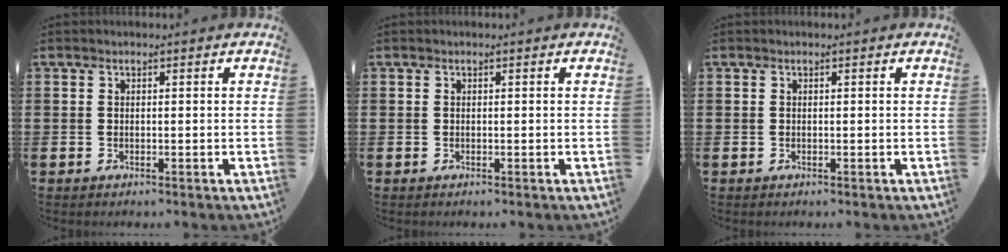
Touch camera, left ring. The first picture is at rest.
{"total": 0.0}
{"total": 0.0}